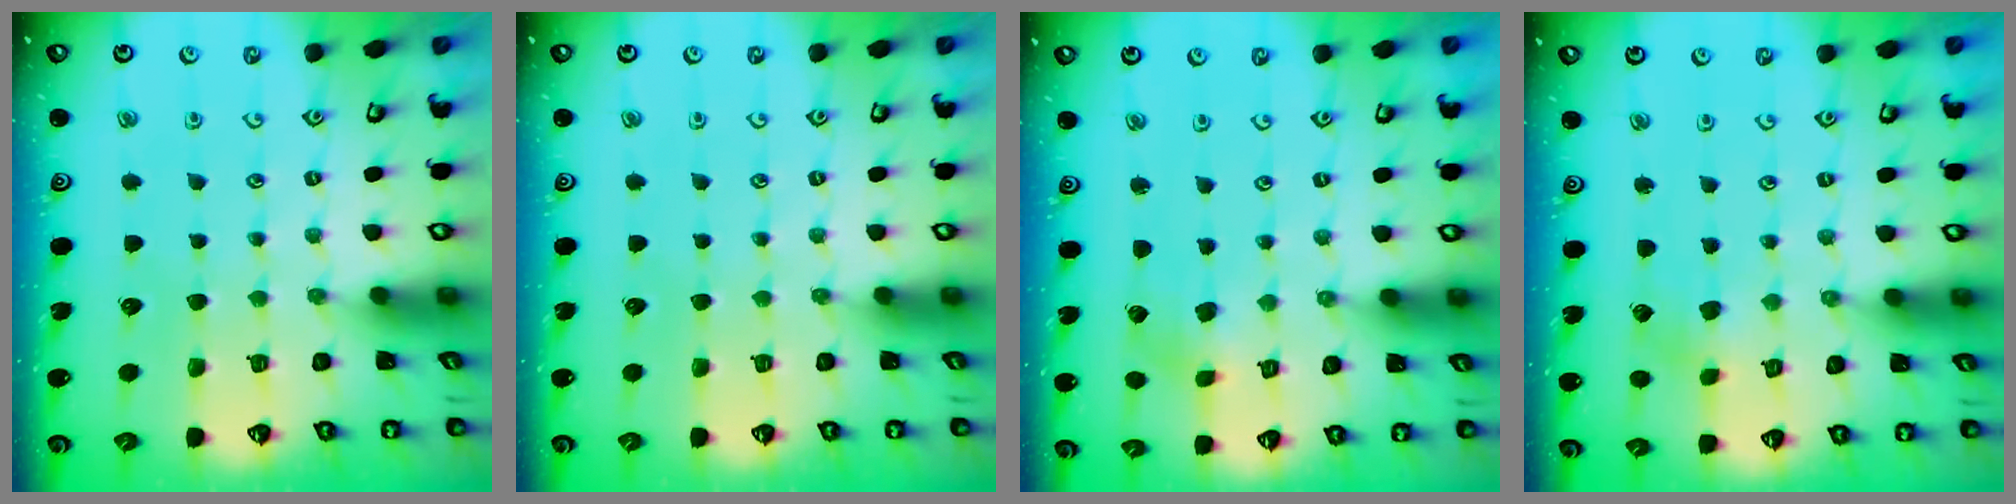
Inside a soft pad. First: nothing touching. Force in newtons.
{"total": 0.0}
{"total": 2.4, "press": 2.3, "slide": 0.6}
{"total": 2.5, "press": 2.5, "slide": 0.4}